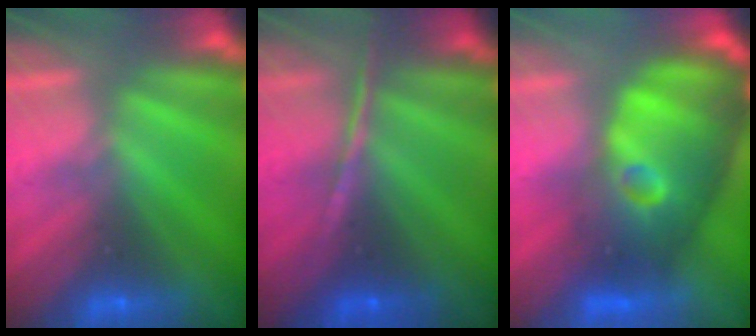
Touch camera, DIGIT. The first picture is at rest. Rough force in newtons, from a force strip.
{"total": 1.3}
{"total": 10.2}